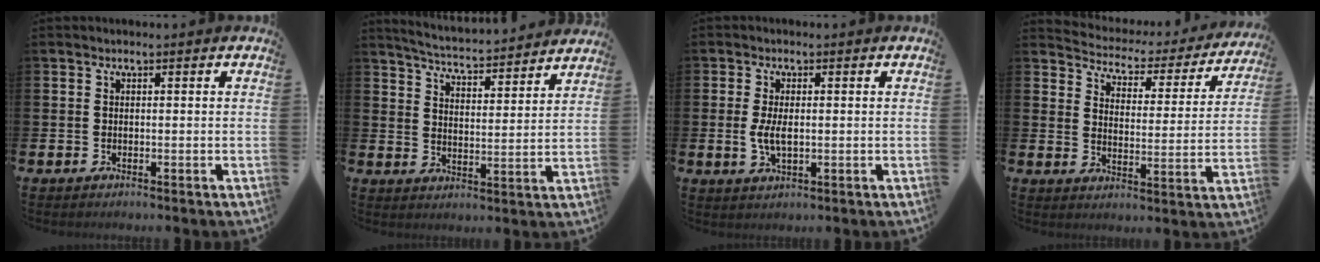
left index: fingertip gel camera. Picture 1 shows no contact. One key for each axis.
{"total": 4.8, "fx": 4.7, "fy": 0.0, "fz": 0.4, "tx": -0.031, "ty": -0.044, "tz": 0.079}
{"total": 3.2, "fx": 0.0, "fy": 1.5, "fz": 2.9, "tx": -0.055, "ty": 0.003, "tz": -0.001}
{"total": 3.2, "fx": 2.9, "fy": 1.3, "fz": 0.4, "tx": -0.033, "ty": -0.032, "tz": 0.039}